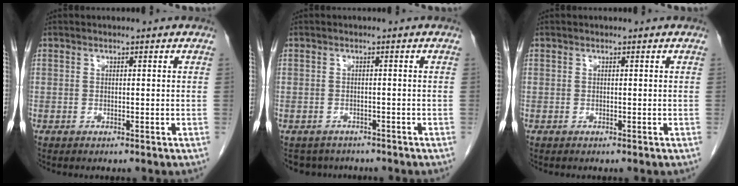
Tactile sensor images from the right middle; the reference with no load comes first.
{"total": 4.5, "force": [-3.9, 2.2, 0.1], "torque": [0.002, 0.002, -0.053]}
{"total": 0.0}